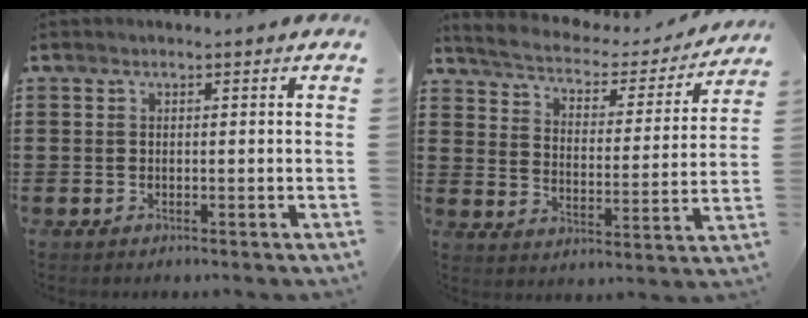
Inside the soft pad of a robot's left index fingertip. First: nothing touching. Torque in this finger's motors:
{"motor_torque": [2.14, 0.00, 0.15, 0.01]}